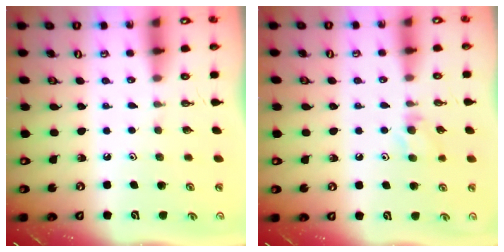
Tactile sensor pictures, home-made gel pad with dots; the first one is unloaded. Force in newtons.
{"total": 4.6, "press": 4.5, "slide": 0.8}